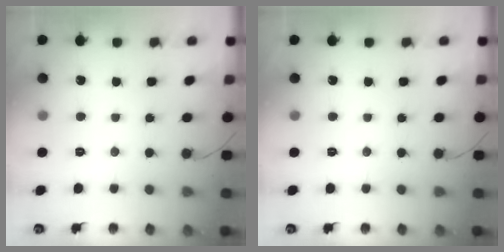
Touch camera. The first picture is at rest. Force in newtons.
{"total": 0.0}